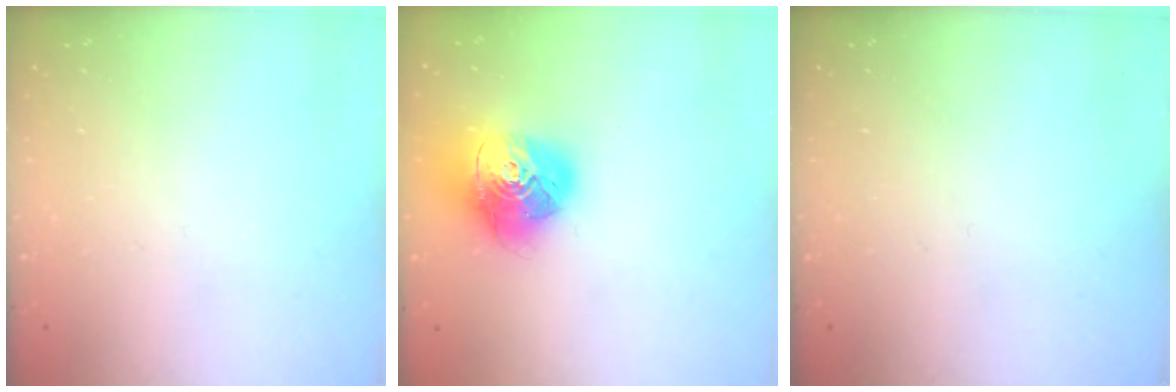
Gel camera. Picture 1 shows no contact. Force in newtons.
{"total": 17.1, "press": 17.0, "slide": 2.2}
{"total": 0.0}